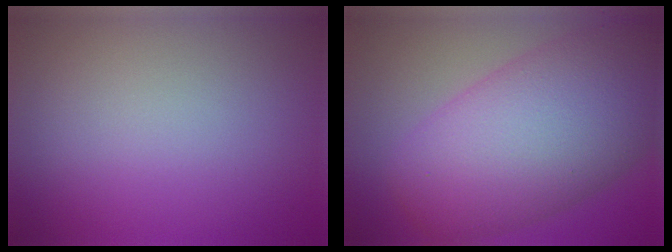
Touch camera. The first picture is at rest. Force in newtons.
{"total": 12.0, "press": 12.0, "slide": 0.4}